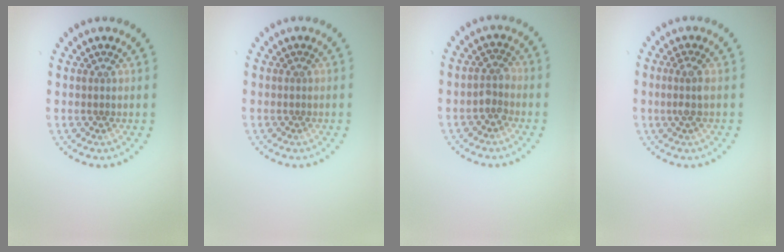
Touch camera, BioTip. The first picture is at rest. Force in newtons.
{"total": 0.0}
{"total": 1.5, "press": 1.2, "slide": 0.9}
{"total": 1.3, "press": 1.1, "slide": 0.8}